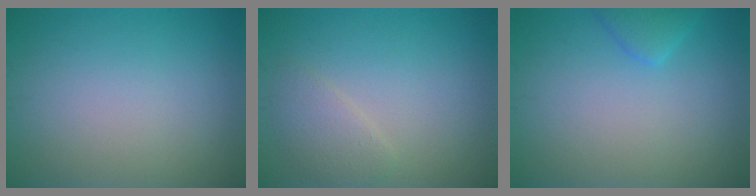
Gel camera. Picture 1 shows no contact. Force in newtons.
{"total": 2.0, "press": 2.0, "slide": 0.2}
{"total": 1.8, "press": 1.8, "slide": 0.1}